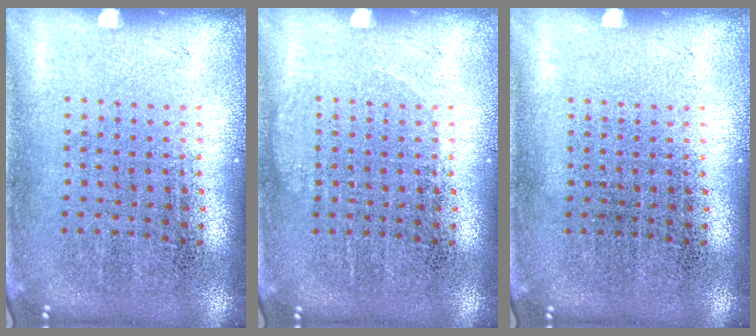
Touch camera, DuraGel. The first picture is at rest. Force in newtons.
{"total": 0.7, "press": 0.7, "slide": 0.2}
{"total": 0.0}